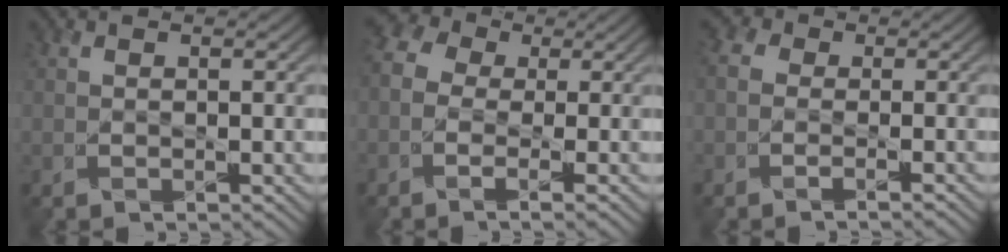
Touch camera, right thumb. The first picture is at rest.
{"total": 7.5, "force": [-1.6, 4.8, 5.6], "torque": [-0.133, 0.002, -0.032]}
{"total": 3.3, "force": [-1.2, 2.4, 2.0], "torque": [-0.031, 0.003, -0.033]}